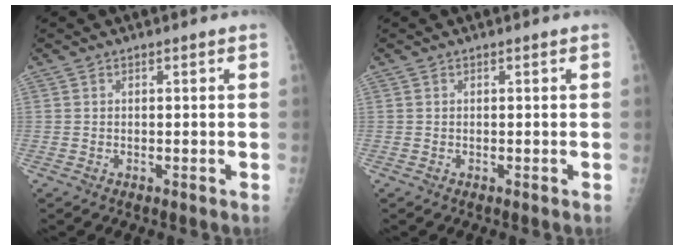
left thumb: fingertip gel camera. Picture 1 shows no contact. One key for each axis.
{"total": 0.0}